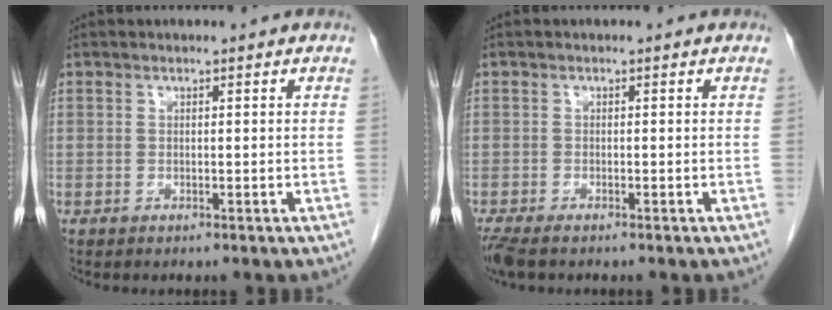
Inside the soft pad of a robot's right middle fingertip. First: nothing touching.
{"total": 3.3, "force": [-2.5, 1.0, 1.9], "torque": [-0.042, -0.011, -0.043]}